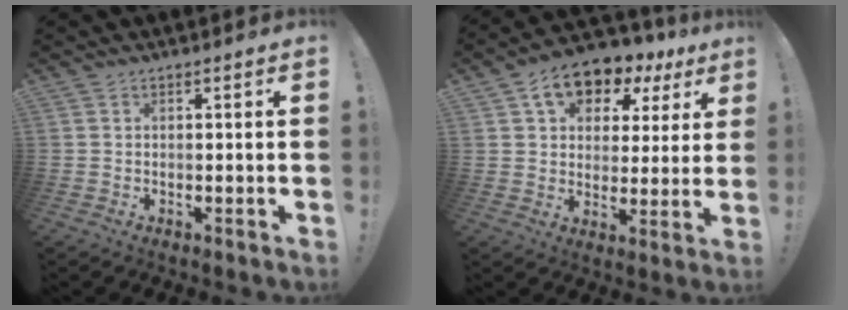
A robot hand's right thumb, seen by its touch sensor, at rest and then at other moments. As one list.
[{"total": 11.9, "force": [6.8, 7.8, 5.9], "torque": [-0.089, -0.037, 0.124]}]